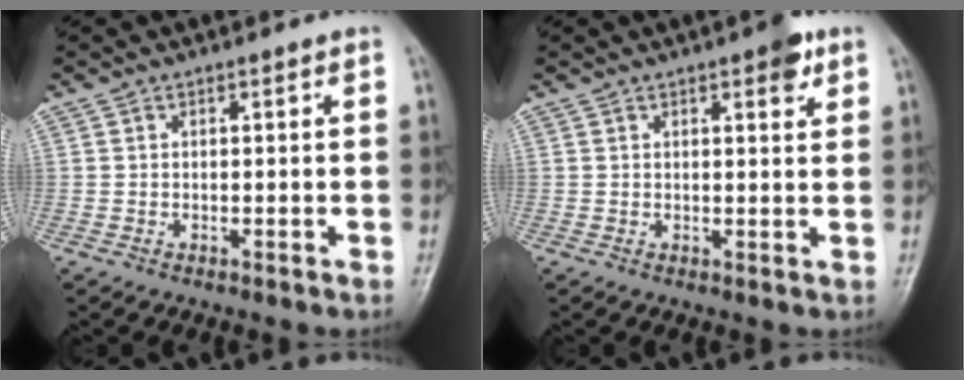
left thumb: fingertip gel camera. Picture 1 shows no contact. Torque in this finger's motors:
{"motor_torque": [0.85, 0.11, 0.45, -0.05, 0.05]}